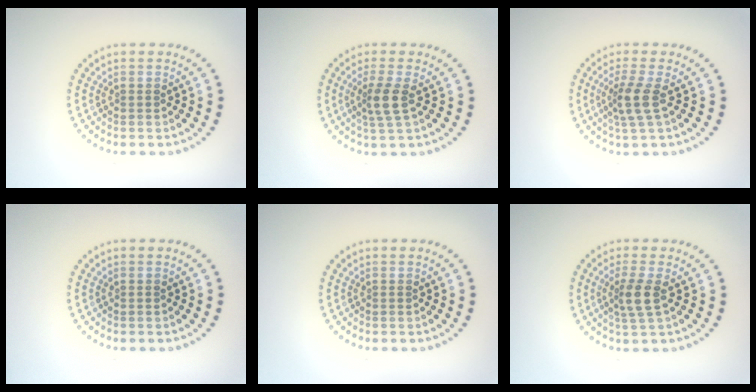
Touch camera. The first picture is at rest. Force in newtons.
{"total": 2.5, "press": 1.9, "slide": 1.6}
{"total": 2.8, "press": 2.2, "slide": 1.8}
{"total": 0.0}
{"total": 0.0}
{"total": 2.5, "press": 1.9, "slide": 1.6}